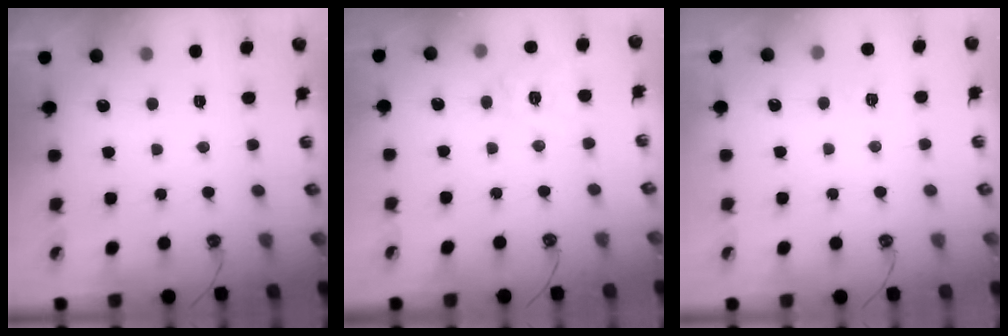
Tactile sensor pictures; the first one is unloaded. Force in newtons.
{"total": 11.1, "press": 11.1, "slide": 1.1}
{"total": 4.8, "press": 4.8, "slide": 0.6}